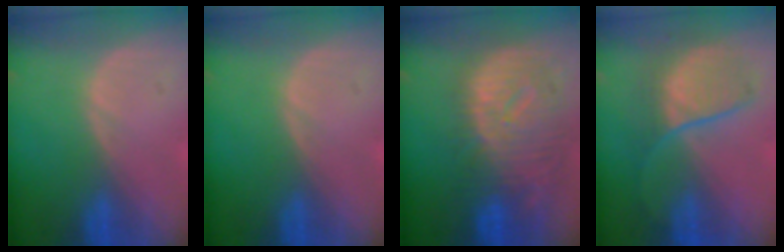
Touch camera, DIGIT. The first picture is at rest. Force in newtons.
{"total": 0.0}
{"total": 12.3, "press": 10.6, "slide": 6.1}
{"total": 7.2, "press": 7.2, "slide": 0.3}